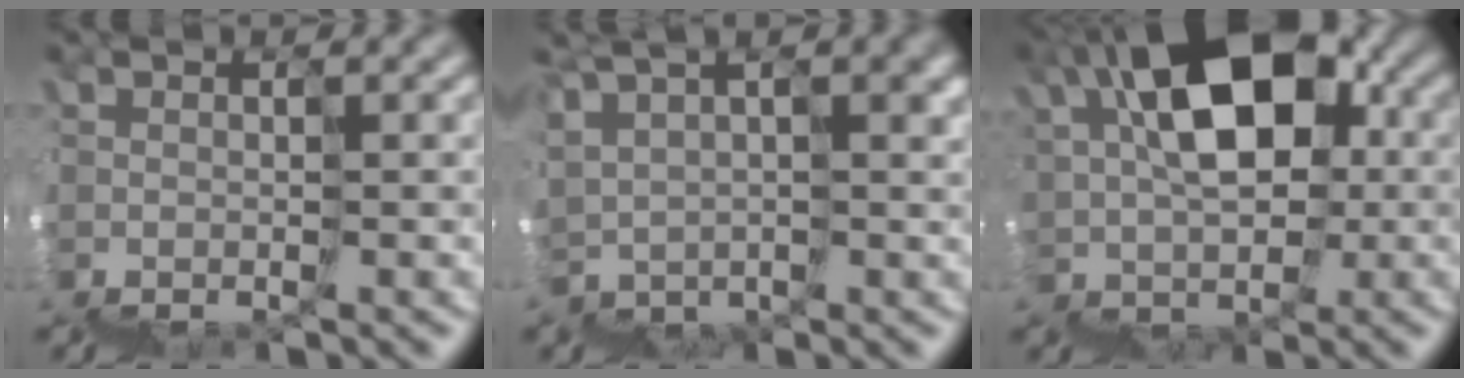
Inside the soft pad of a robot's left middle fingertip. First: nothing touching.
{"total": 4.6, "force": [4.3, 1.1, 1.0], "torque": [-0.033, 0.030, 0.074]}
{"total": 8.9, "force": [5.6, 4.9, 5.0], "torque": [-0.065, 0.054, 0.080]}